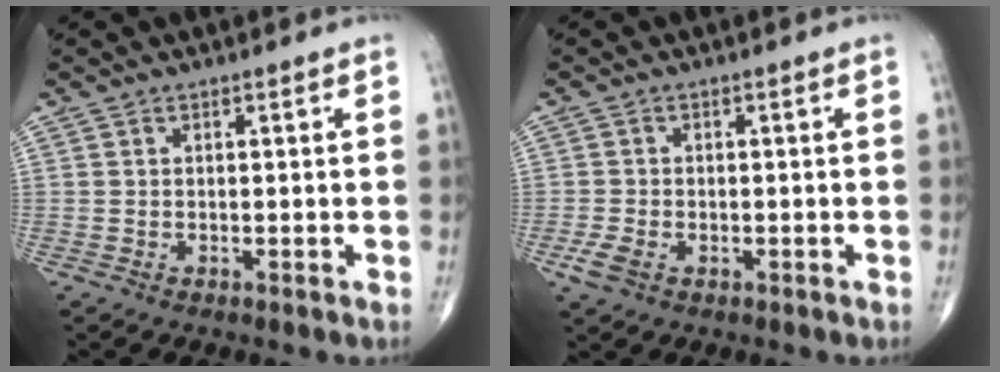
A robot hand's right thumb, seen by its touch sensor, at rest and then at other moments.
{"total": 3.2, "force": [-1.3, 2.1, 2.1], "torque": [-0.048, 0.000, -0.023]}